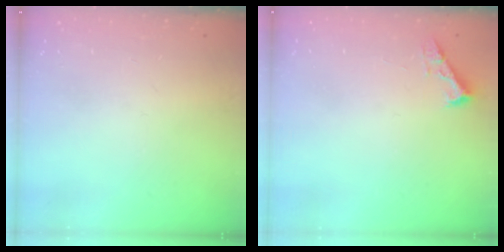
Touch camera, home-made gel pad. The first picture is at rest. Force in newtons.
{"total": 2.5, "press": 2.5, "slide": 0.3}